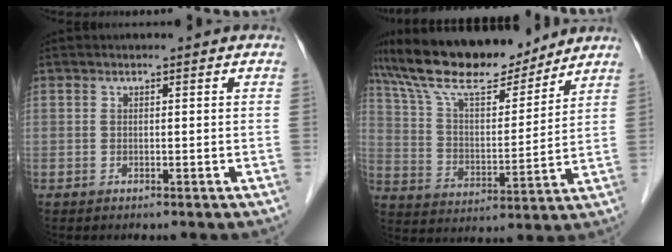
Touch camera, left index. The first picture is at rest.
{"total": 17.0, "force": [14.6, 3.6, 8.0], "torque": [-0.150, 0.021, 0.260]}